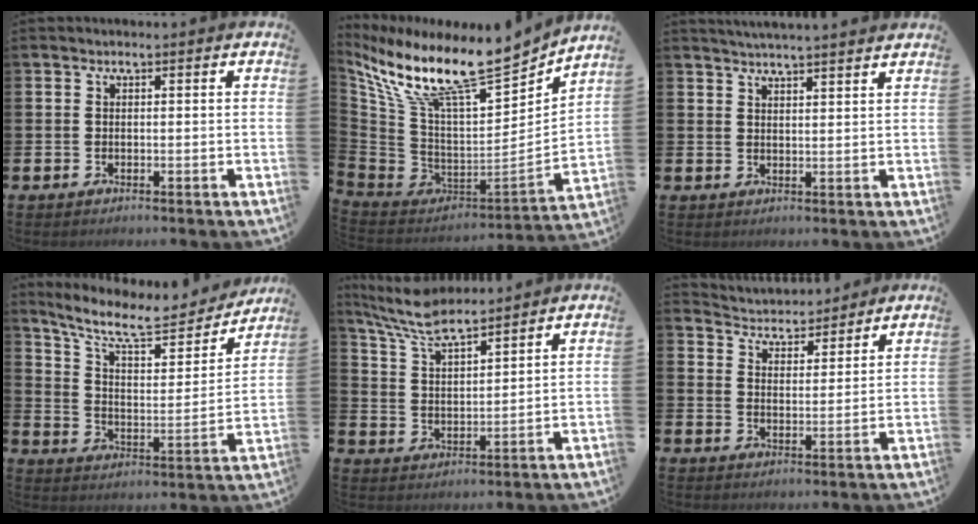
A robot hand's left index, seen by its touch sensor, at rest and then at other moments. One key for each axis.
{"total": 14.7, "fx": 11.8, "fy": 3.2, "fz": 8.2, "tx": -0.185, "ty": -0.084, "tz": 0.201}
{"total": 3.5, "fx": 3.4, "fy": -0.6, "fz": 0.2, "tx": -0.011, "ty": -0.015, "tz": 0.063}
{"total": 9.9, "fx": 8.5, "fy": 3.0, "fz": 4.2, "tx": -0.109, "ty": -0.057, "tz": 0.144}
{"total": 7.3, "fx": 6.8, "fy": 1.0, "fz": 2.5, "tx": -0.077, "ty": -0.032, "tz": 0.124}
{"total": 4.3, "fx": 4.1, "fy": 1.1, "fz": -0.3, "tx": -0.020, "ty": -0.029, "tz": 0.072}